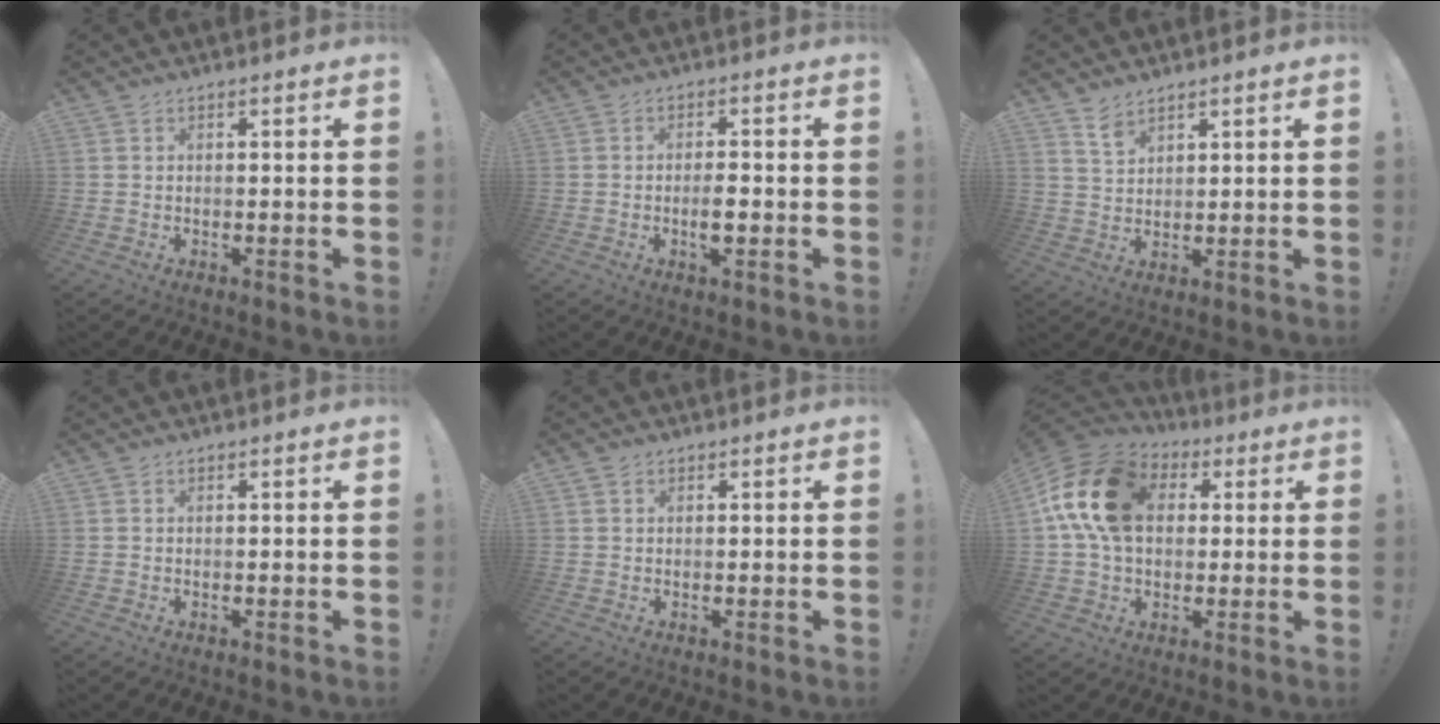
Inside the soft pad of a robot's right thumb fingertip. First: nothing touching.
{"total": 4.1, "force": [-1.3, 1.3, 3.7], "torque": [-0.065, 0.005, -0.023]}
{"total": 4.6, "force": [3.7, 1.8, 2.0], "torque": [-0.031, -0.026, 0.069]}
{"total": 0.0}
{"total": 0.7, "force": [0.3, 0.6, 0.0], "torque": [0.004, -0.001, 0.006]}
{"total": 18.9, "force": [4.5, 13.1, 12.8], "torque": [-0.221, 0.008, 0.084]}